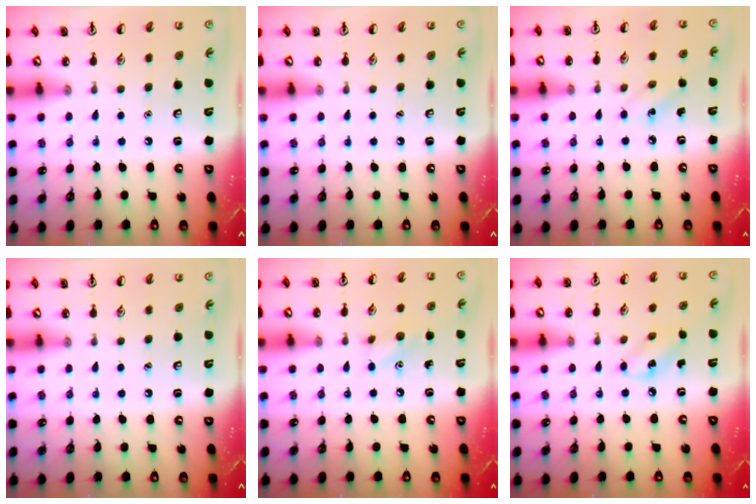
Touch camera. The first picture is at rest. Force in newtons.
{"total": 0.0}
{"total": 3.7, "press": 3.5, "slide": 1.2}
{"total": 0.0}
{"total": 6.1, "press": 5.8, "slide": 1.6}
{"total": 3.5, "press": 3.3, "slide": 1.2}